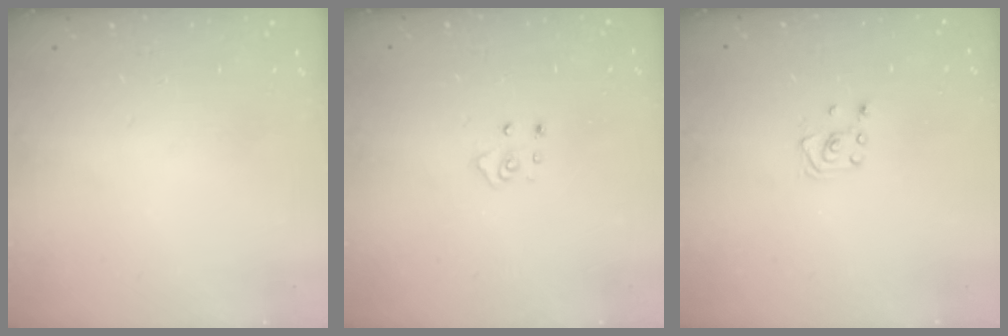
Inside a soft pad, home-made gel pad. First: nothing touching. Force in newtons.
{"total": 4.9, "press": 4.8, "slide": 0.4}
{"total": 3.0, "press": 2.9, "slide": 0.3}